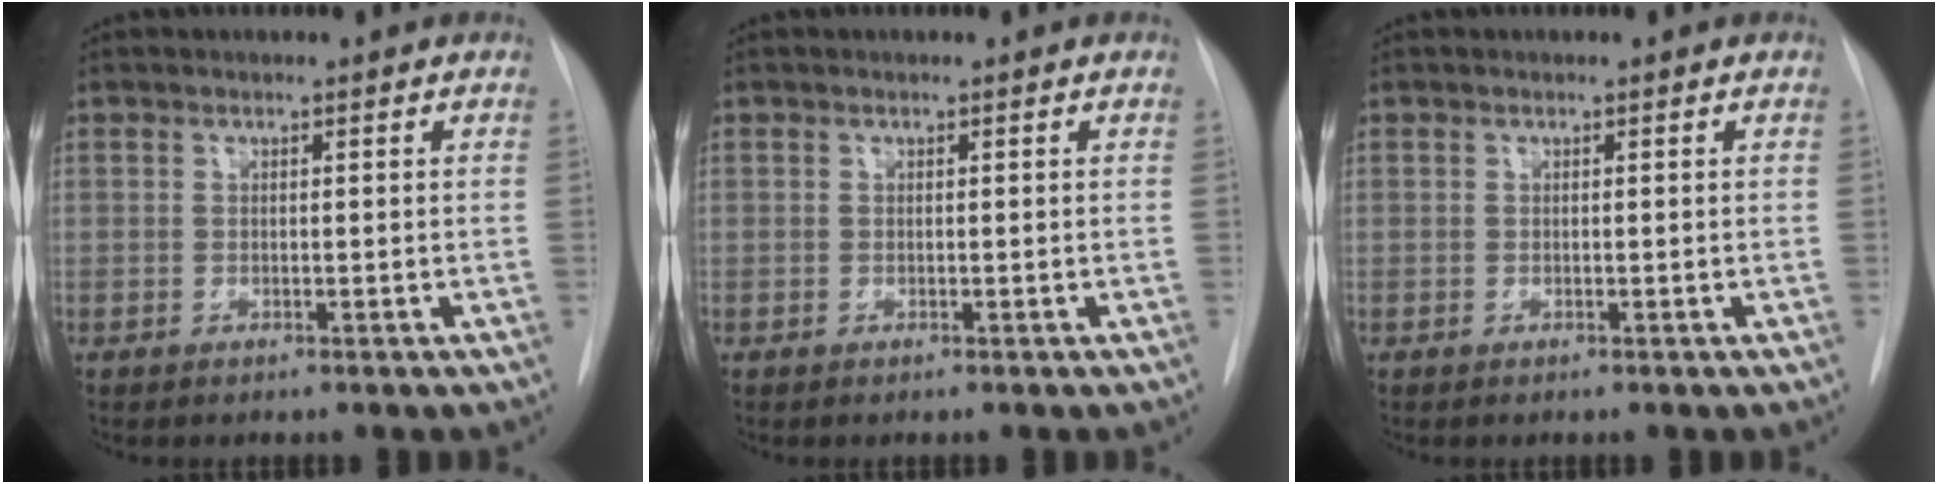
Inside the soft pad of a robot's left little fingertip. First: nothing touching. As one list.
[{"total": 0.0}, {"total": 0.0}]